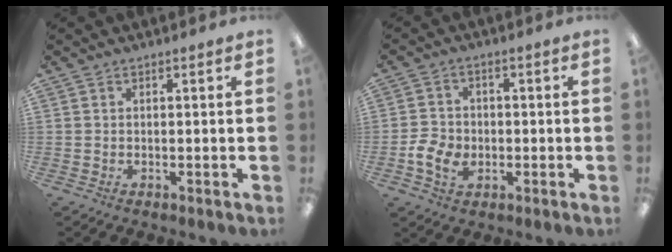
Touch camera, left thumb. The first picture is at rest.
{"total": 6.0, "force": [-1.8, 4.8, 3.2], "torque": [-0.065, 0.013, -0.030]}